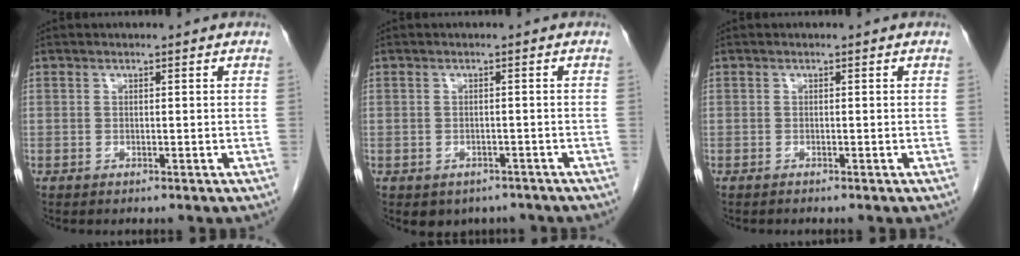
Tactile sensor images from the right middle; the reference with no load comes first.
{"total": 4.4, "force": [-3.4, 2.8, 0.7], "torque": [0.001, 0.011, -0.040]}
{"total": 0.0}